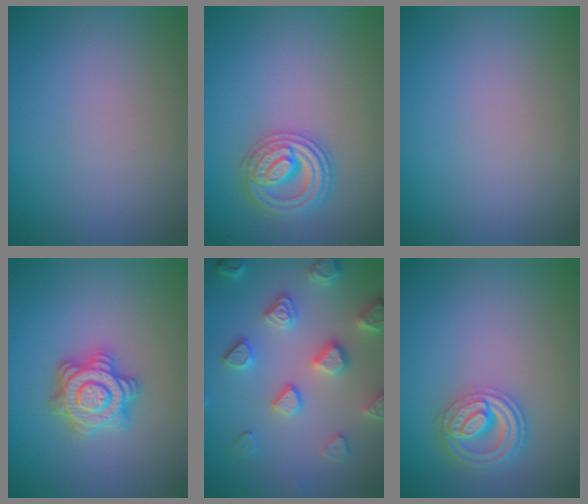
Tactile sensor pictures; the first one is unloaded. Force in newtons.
{"total": 4.1, "press": 3.7, "slide": 1.6}
{"total": 0.0}
{"total": 4.6, "press": 4.6, "slide": 0.6}
{"total": 4.4, "press": 4.4, "slide": 0.4}
{"total": 4.6, "press": 3.6, "slide": 2.9}